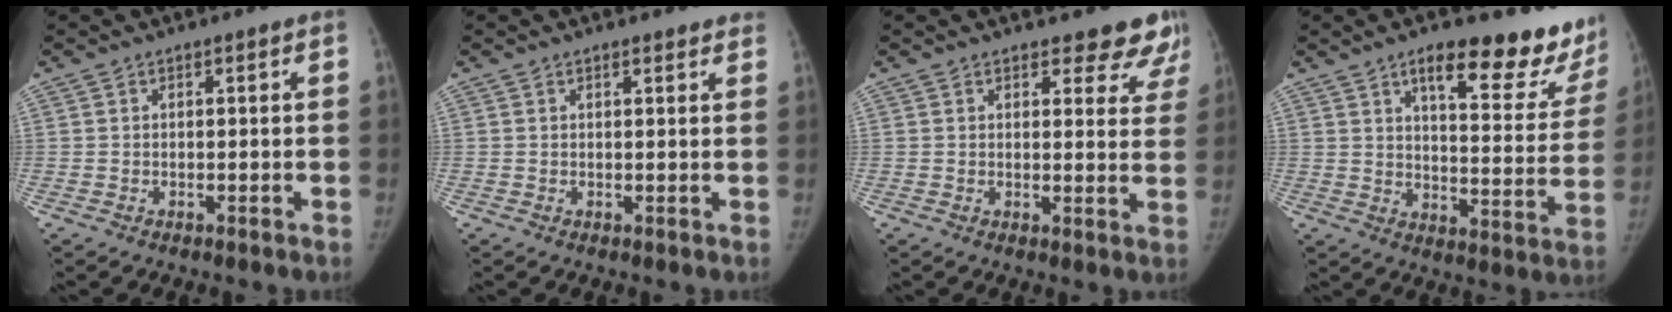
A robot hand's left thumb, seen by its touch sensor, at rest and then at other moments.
{"total": 2.2, "force": [1.9, 0.7, 0.7], "torque": [0.002, -0.004, 0.018]}
{"total": 7.9, "force": [6.7, 3.2, 2.4], "torque": [0.021, -0.035, 0.057]}
{"total": 20.4, "force": [14.9, 6.9, 12.2], "torque": [-0.108, -0.081, 0.190]}